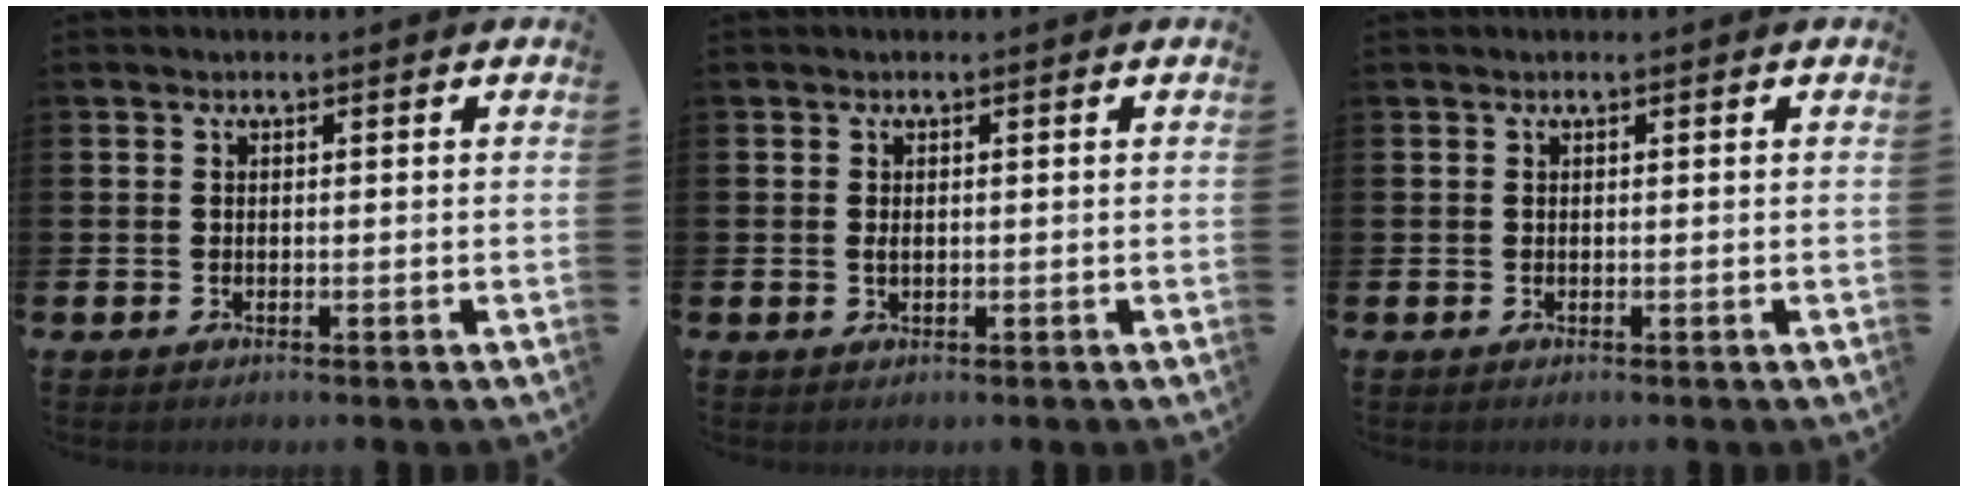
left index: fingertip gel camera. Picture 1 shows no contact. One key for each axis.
{"total": 0.8, "fx": 0.1, "fy": 0.5, "fz": 0.6, "tx": -0.009, "ty": 0.002, "tz": 0.000}
{"total": 0.0}